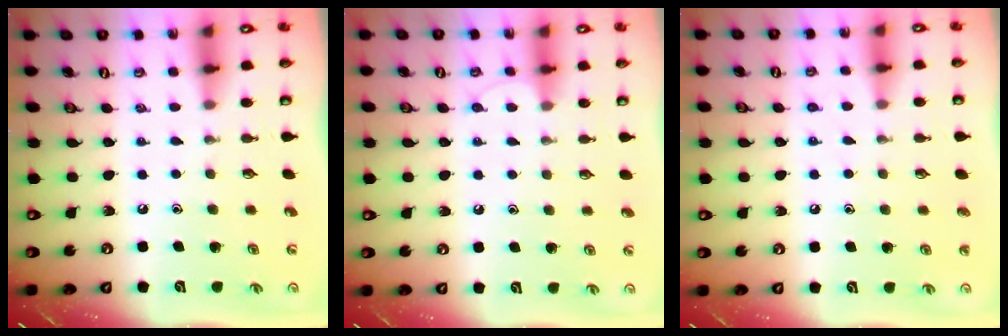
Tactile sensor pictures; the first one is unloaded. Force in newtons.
{"total": 6.0, "press": 6.0, "slide": 0.7}
{"total": 7.2, "press": 7.2, "slide": 0.8}